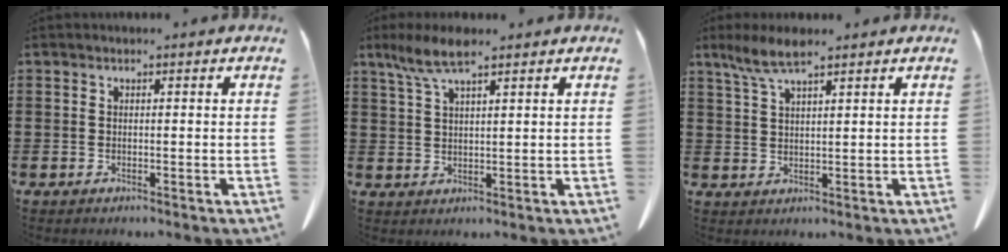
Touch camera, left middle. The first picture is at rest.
{"total": 5.7, "force": [3.6, 1.3, 4.3], "torque": [-0.097, -0.001, 0.062]}
{"total": 4.9, "force": [3.4, 0.9, 3.5], "torque": [-0.075, 0.001, 0.061]}